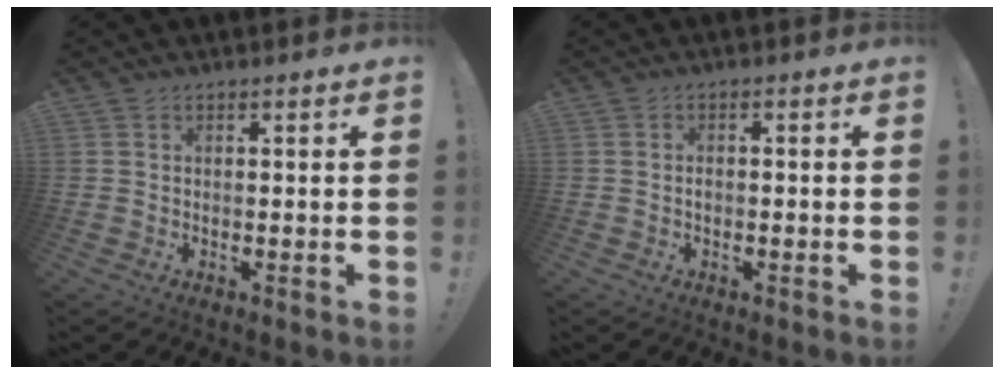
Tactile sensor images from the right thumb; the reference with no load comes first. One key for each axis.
{"total": 1.0, "fx": -0.8, "fy": 0.5, "fz": 0.4, "tx": -0.011, "ty": 0.003, "tz": -0.014}